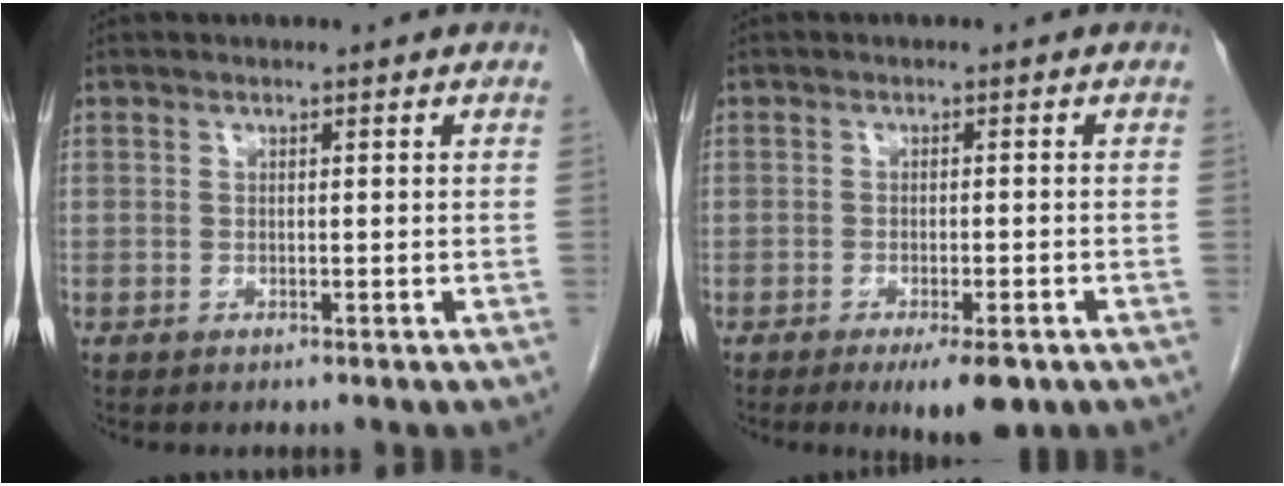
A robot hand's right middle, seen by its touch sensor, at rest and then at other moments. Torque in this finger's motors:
{"motor_torque": [0.35, -0.29, -0.03, -0.01]}